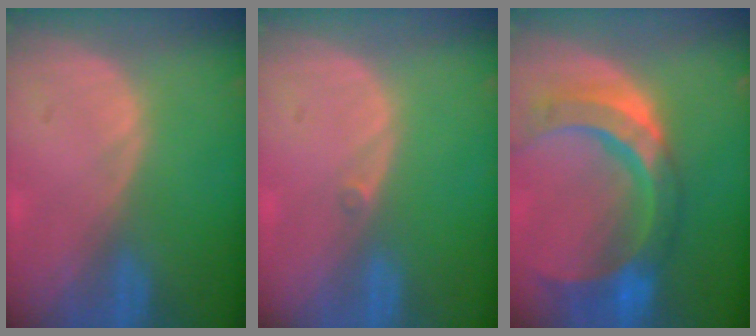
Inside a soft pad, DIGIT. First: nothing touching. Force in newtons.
{"total": 0.6, "press": 0.5, "slide": 0.3}
{"total": 11.5, "press": 9.8, "slide": 6.0}